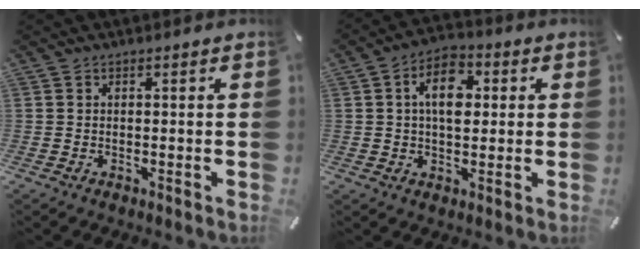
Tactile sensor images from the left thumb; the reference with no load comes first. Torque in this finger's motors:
{"motor_torque": [1.18, 2.19, 1.12, -0.62, 0.40]}